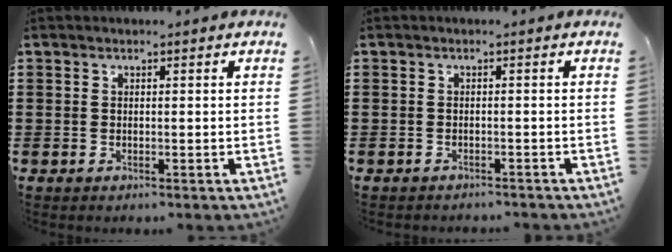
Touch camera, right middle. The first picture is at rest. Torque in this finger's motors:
{"motor_torque": [0.04, 0.03, 0.01, 0.02]}